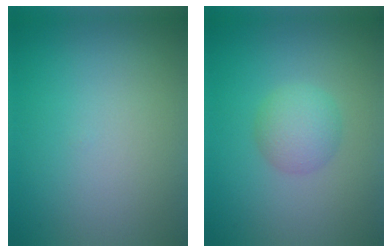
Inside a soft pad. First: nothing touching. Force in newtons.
{"total": 2.6, "press": 2.6, "slide": 0.0}